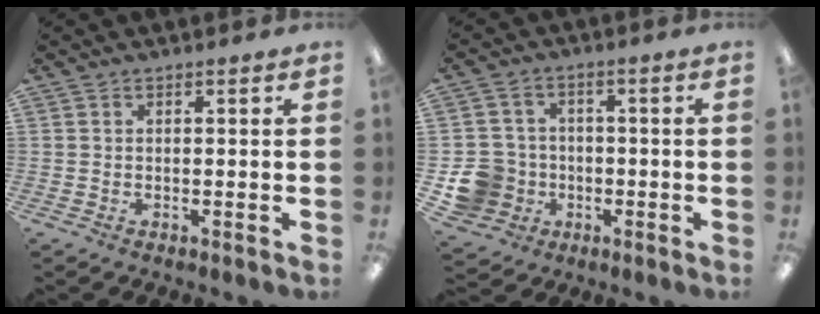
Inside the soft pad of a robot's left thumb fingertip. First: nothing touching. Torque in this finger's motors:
{"motor_torque": [-0.11, 0.17, 0.02, -0.01, 0.00]}